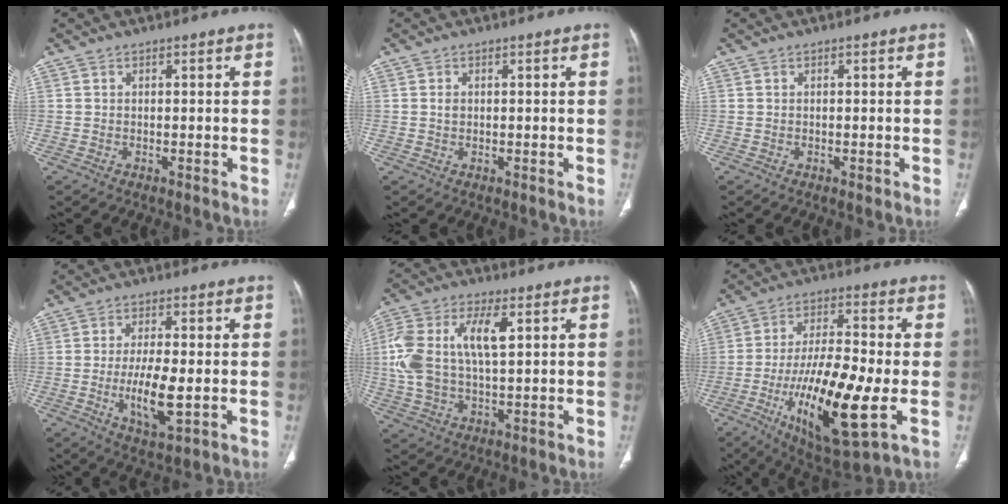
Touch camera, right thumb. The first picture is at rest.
{"total": 0.9, "force": [0.1, 0.7, 0.5], "torque": [-0.006, 0.001, 0.000]}
{"total": 0.5, "force": [-0.2, 0.3, 0.4], "torque": [-0.001, -0.001, -0.003]}
{"total": 8.9, "force": [-1.4, 2.9, 8.3], "torque": [-0.152, -0.013, -0.023]}
{"total": 13.8, "force": [2.6, 7.0, 11.6], "torque": [-0.254, 0.014, 0.053]}
{"total": 21.0, "force": [-5.5, 5.7, 19.4], "torque": [-0.356, -0.003, -0.082]}